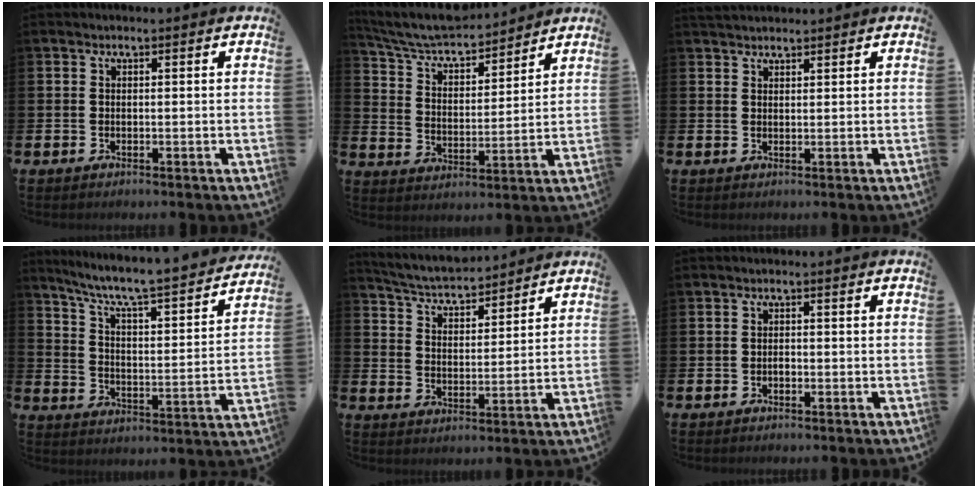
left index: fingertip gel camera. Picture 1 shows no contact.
{"total": 7.2, "force": [6.8, 1.4, 2.0], "torque": [-0.076, -0.048, 0.117]}
{"total": 2.1, "force": [2.0, 0.6, 0.2], "torque": [0.000, -0.005, 0.036]}
{"total": 7.3, "force": [6.6, 0.6, 3.1], "torque": [-0.089, -0.054, 0.106]}
{"total": 5.0, "force": [4.9, 0.7, 0.7], "torque": [-0.040, -0.032, 0.085]}
{"total": 0.8, "force": [-0.4, 0.5, 0.6], "torque": [-0.009, -0.002, -0.008]}